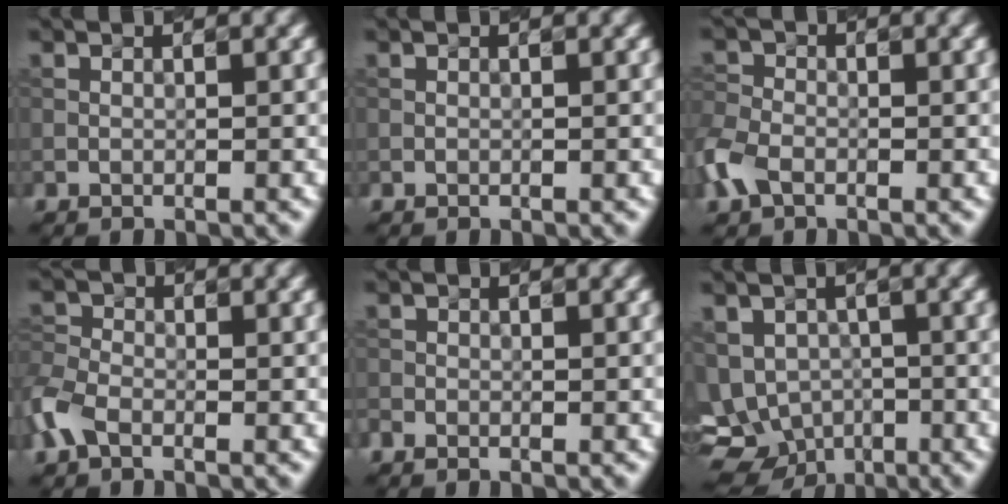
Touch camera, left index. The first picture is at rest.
{"total": 0.0}
{"total": 3.3, "force": [-1.7, 2.1, 1.8], "torque": [-0.049, -0.001, -0.047]}
{"total": 3.1, "force": [-1.8, 1.8, 1.8], "torque": [-0.047, 0.001, -0.053]}
{"total": 0.6, "force": [-0.6, 0.3, 0.0], "torque": [0.002, -0.002, -0.014]}
{"total": 9.3, "force": [-3.6, 7.7, 3.8], "torque": [-0.060, -0.022, -0.057]}